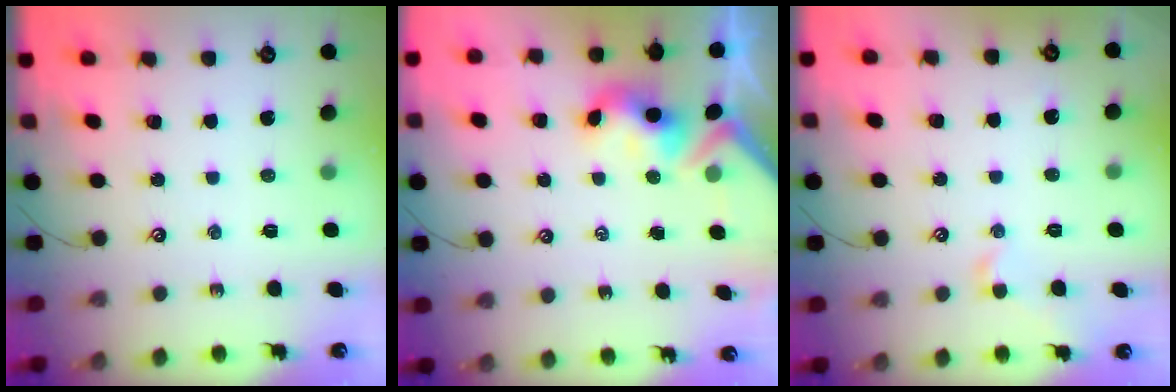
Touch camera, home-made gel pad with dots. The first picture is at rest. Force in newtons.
{"total": 5.1, "press": 5.1, "slide": 0.4}
{"total": 0.6, "press": 0.4, "slide": 0.5}